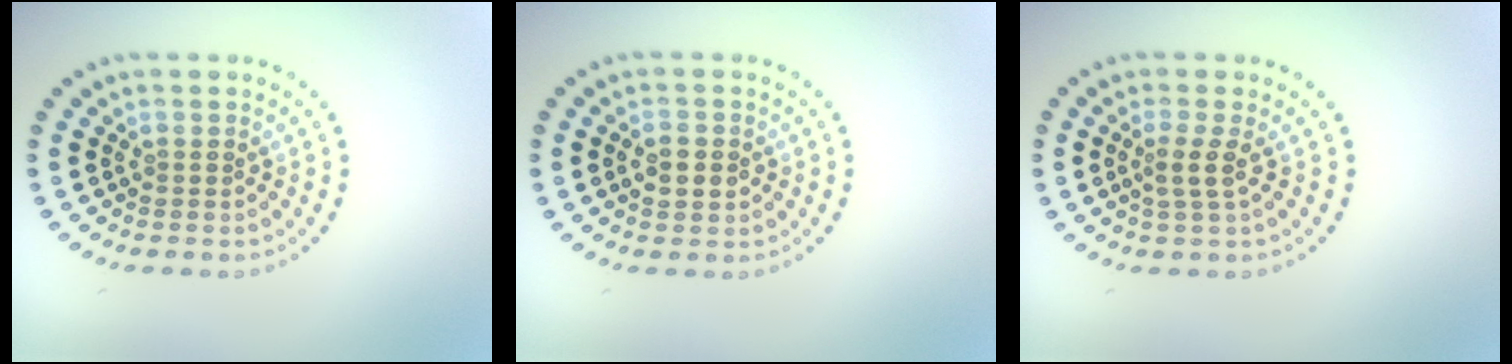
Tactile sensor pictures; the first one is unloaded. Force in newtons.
{"total": 2.7, "press": 2.7, "slide": 0.1}
{"total": 1.8, "press": 1.3, "slide": 1.2}